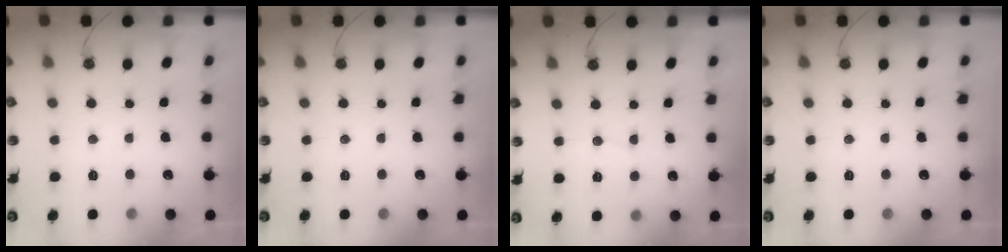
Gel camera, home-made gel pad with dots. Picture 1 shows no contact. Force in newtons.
{"total": 0.0}
{"total": 4.0, "press": 4.0, "slide": 0.4}
{"total": 0.0}